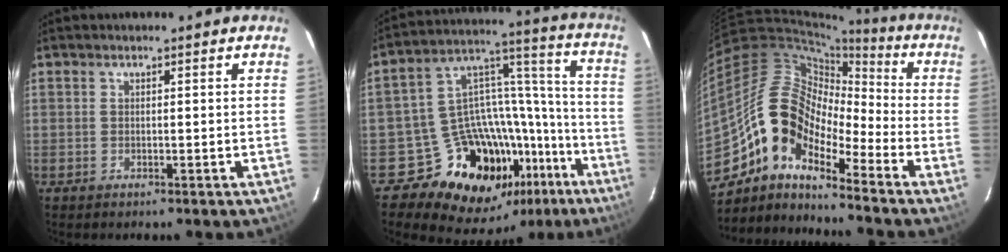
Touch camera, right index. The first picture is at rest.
{"total": 21.7, "force": [-12.9, 14.0, 10.4], "torque": [-0.152, 0.068, -0.181]}
{"total": 13.9, "force": [-8.7, 6.5, 8.6], "torque": [-0.141, 0.011, -0.181]}